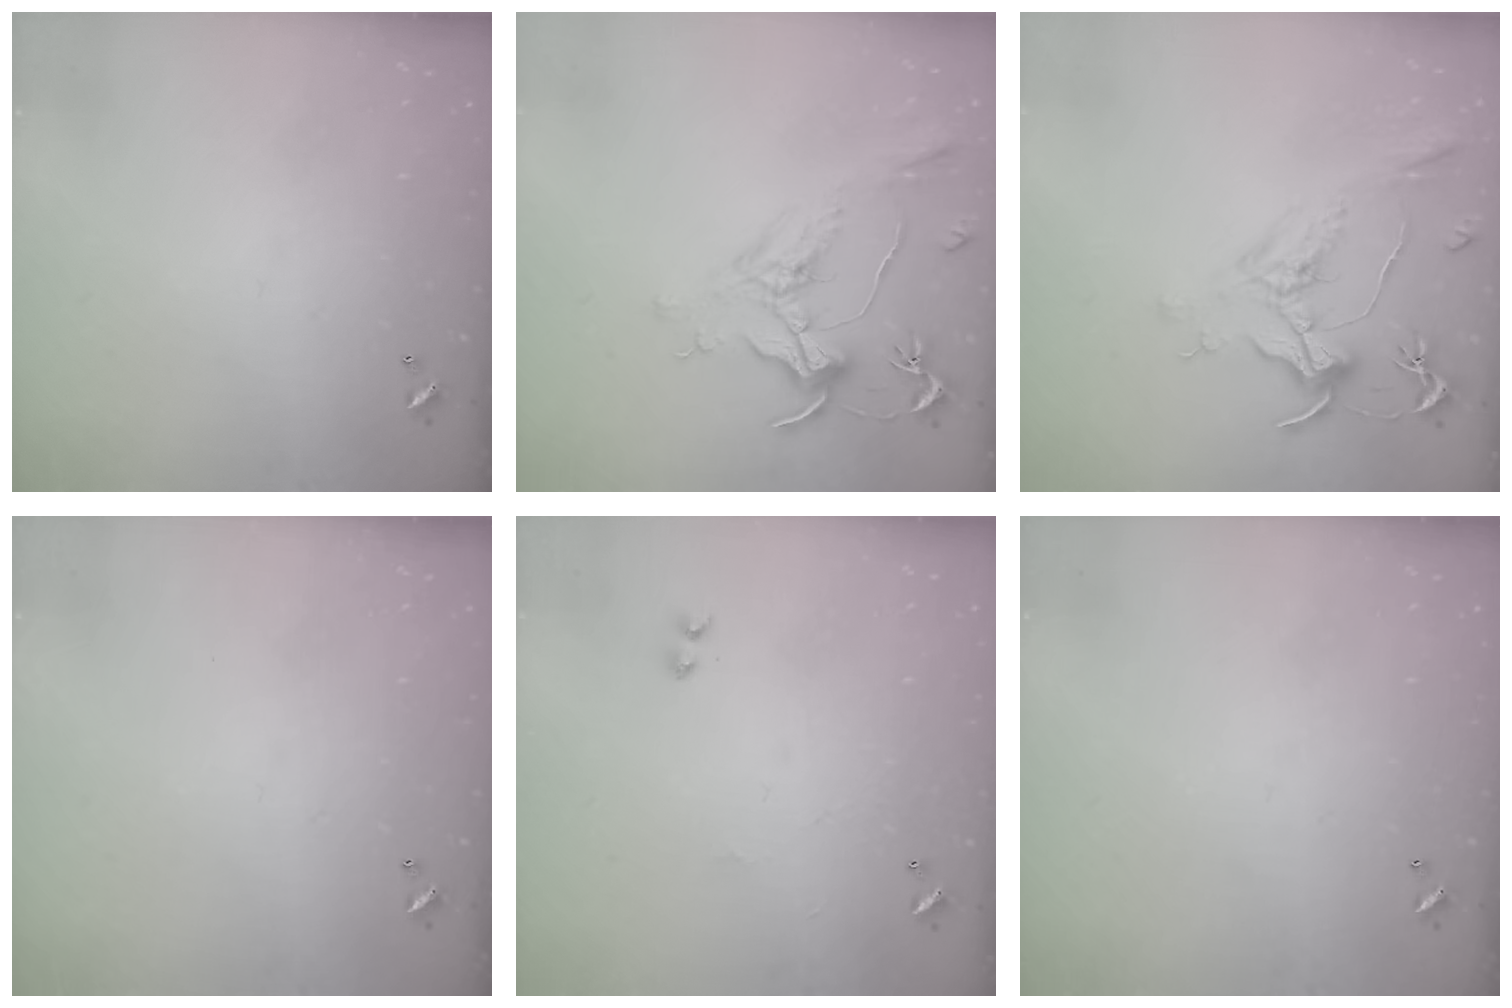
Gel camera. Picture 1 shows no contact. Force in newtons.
{"total": 1.5, "press": 1.2, "slide": 1.0}
{"total": 1.6, "press": 1.3, "slide": 0.9}
{"total": 0.0}
{"total": 1.8, "press": 1.7, "slide": 0.6}
{"total": 0.0}